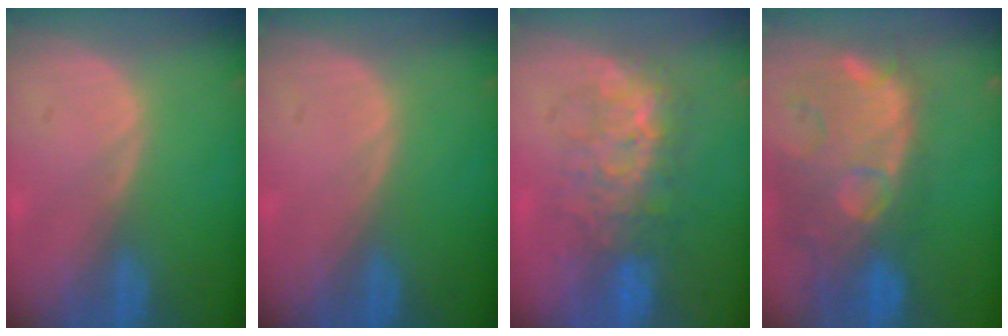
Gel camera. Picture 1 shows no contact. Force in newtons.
{"total": 0.0}
{"total": 8.0, "press": 7.8, "slide": 1.9}
{"total": 14.0, "press": 11.5, "slide": 8.1}